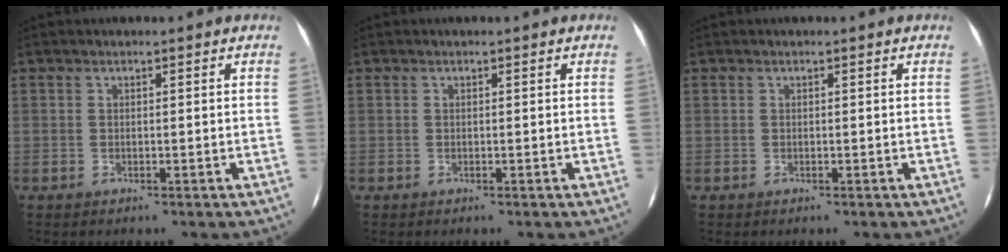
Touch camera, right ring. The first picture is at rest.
{"total": 0.0}
{"total": 0.0}